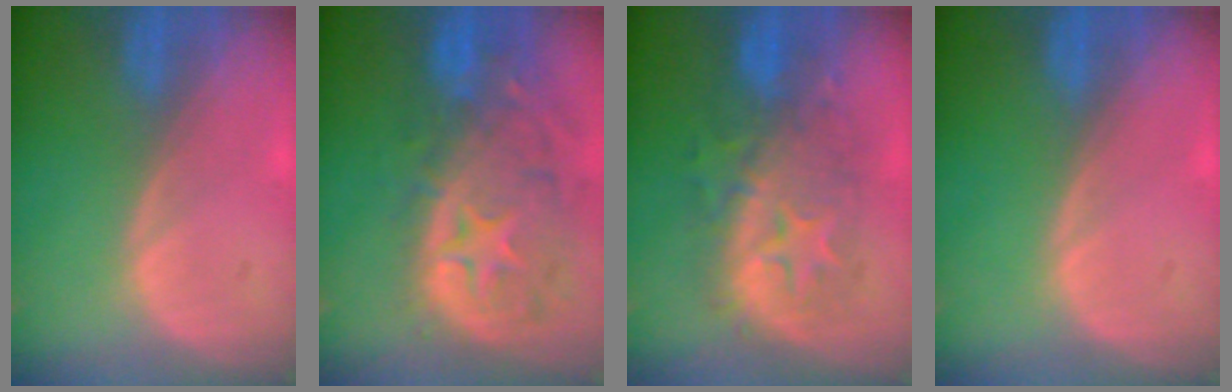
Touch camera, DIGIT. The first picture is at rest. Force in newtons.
{"total": 13.7, "press": 11.3, "slide": 7.8}
{"total": 9.0, "press": 9.0, "slide": 0.3}
{"total": 0.0}